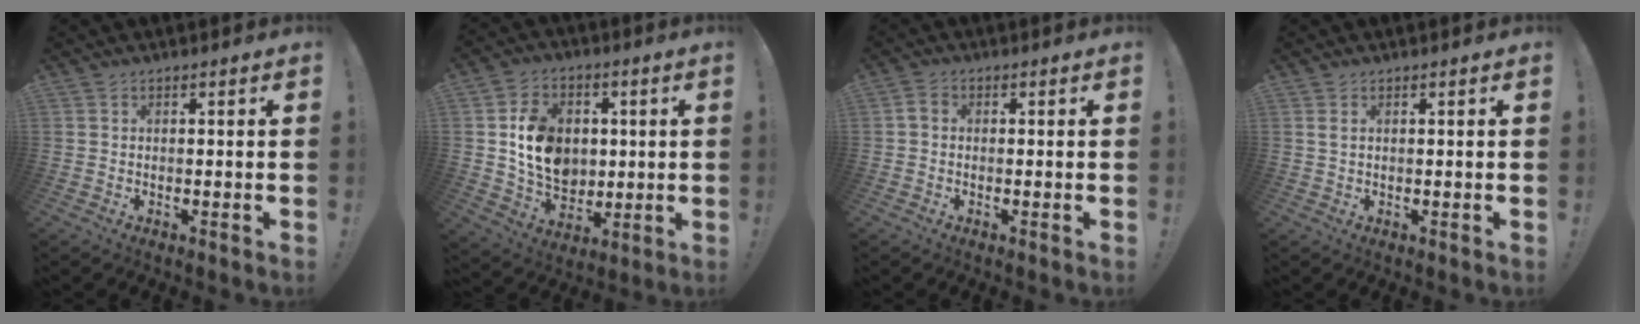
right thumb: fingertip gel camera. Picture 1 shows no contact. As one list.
[{"total": 14.0, "force": [1.2, 11.9, 7.3], "torque": [-0.111, 0.001, 0.034]}, {"total": 2.3, "force": [-0.2, 1.8, 1.4], "torque": [-0.024, 0.007, -0.002]}, {"total": 1.2, "force": [0.6, 0.3, 1.0], "torque": [-0.022, 0.002, 0.010]}]